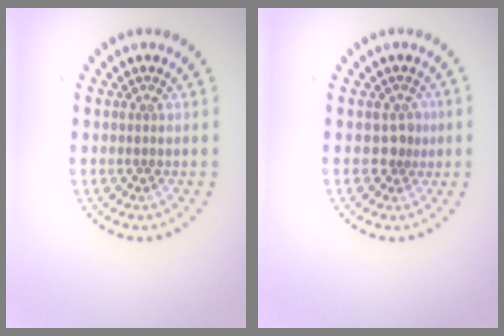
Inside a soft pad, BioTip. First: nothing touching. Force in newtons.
{"total": 1.7, "press": 1.3, "slide": 1.1}